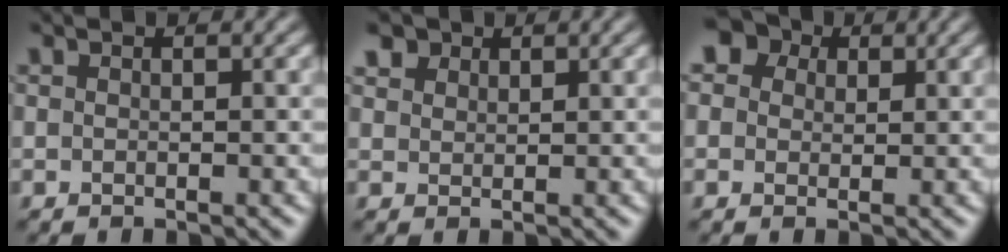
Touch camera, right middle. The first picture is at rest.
{"total": 1.9, "force": [1.5, 1.1, 0.2], "torque": [-0.009, 0.005, 0.030]}
{"total": 5.5, "force": [3.1, 4.0, 2.0], "torque": [-0.051, 0.008, 0.035]}